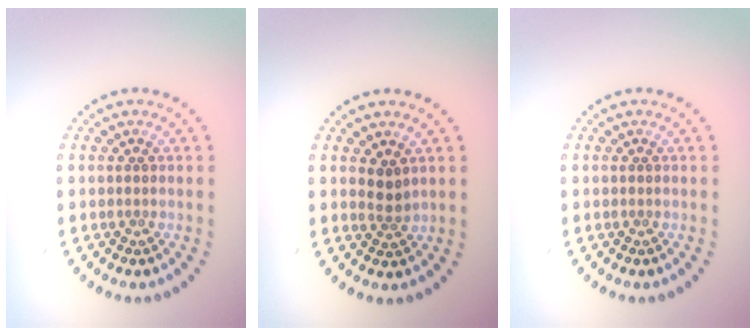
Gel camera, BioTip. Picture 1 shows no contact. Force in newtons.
{"total": 1.4, "press": 1.1, "slide": 0.9}
{"total": 0.0}